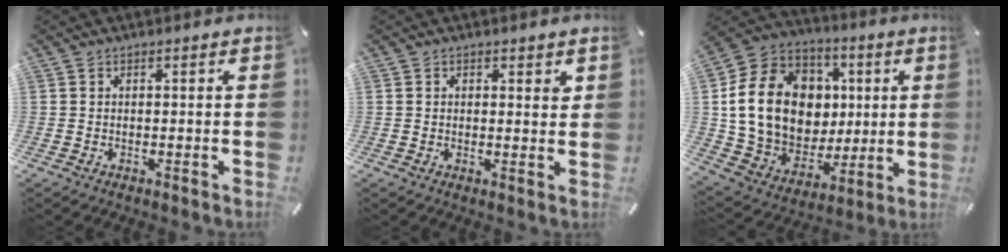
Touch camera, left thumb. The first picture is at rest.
{"total": 1.7, "force": [0.9, 1.1, 0.8], "torque": [-0.001, -0.003, 0.012]}
{"total": 20.1, "force": [3.3, 16.6, 10.9], "torque": [-0.217, -0.005, 0.074]}